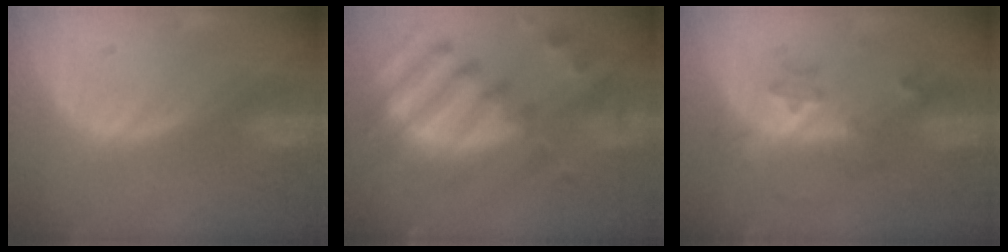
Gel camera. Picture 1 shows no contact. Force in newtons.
{"total": 12.3, "press": 10.6, "slide": 6.2}
{"total": 6.1, "press": 5.4, "slide": 2.8}